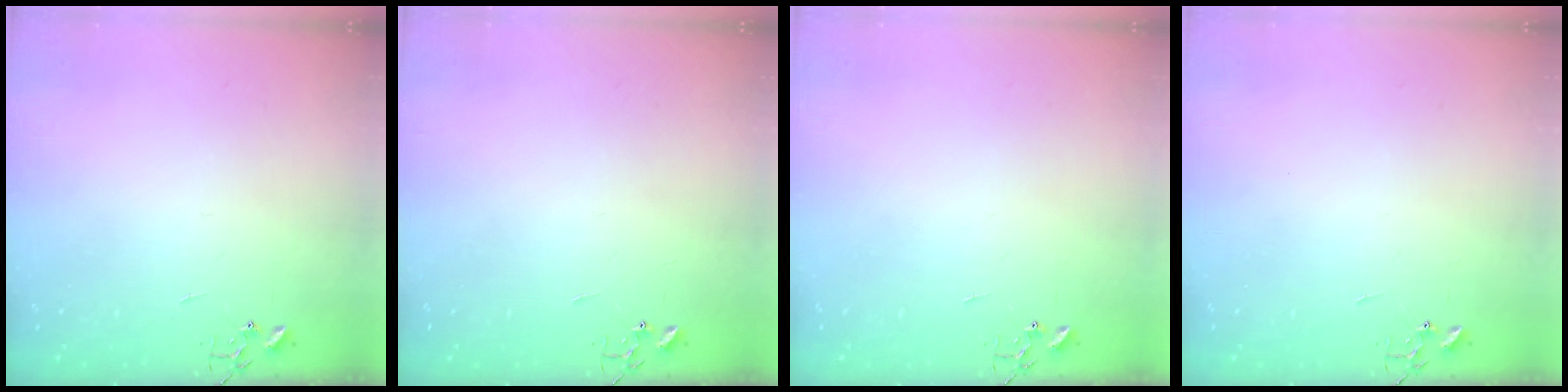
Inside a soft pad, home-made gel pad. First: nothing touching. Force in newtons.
{"total": 0.0}
{"total": 0.0}
{"total": 0.0}